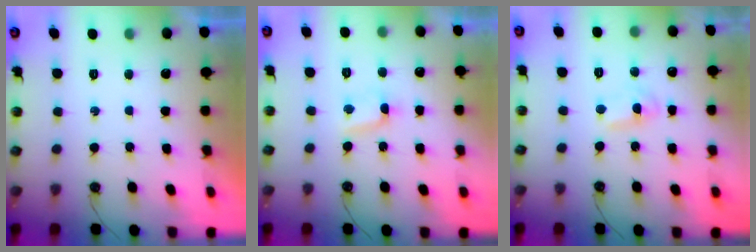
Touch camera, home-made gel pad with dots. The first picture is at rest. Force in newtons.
{"total": 3.3, "press": 3.3, "slide": 0.4}
{"total": 2.3, "press": 2.3, "slide": 0.3}